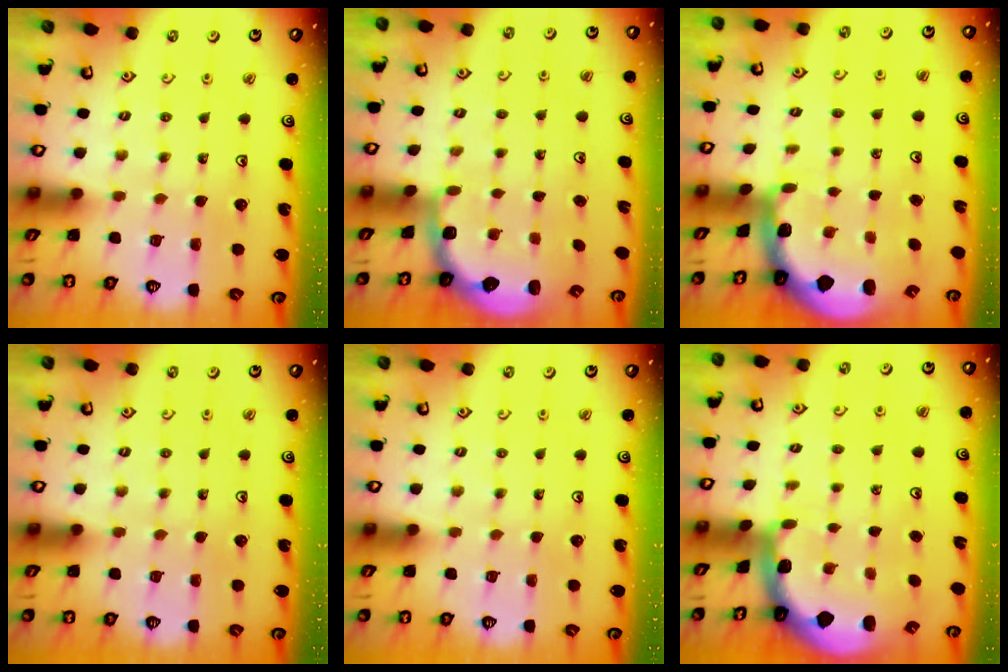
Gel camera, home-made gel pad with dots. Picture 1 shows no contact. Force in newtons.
{"total": 2.3, "press": 1.7, "slide": 1.5}
{"total": 1.7, "press": 1.7, "slide": 0.4}
{"total": 0.0}
{"total": 0.0}
{"total": 1.8, "press": 1.7, "slide": 0.4}